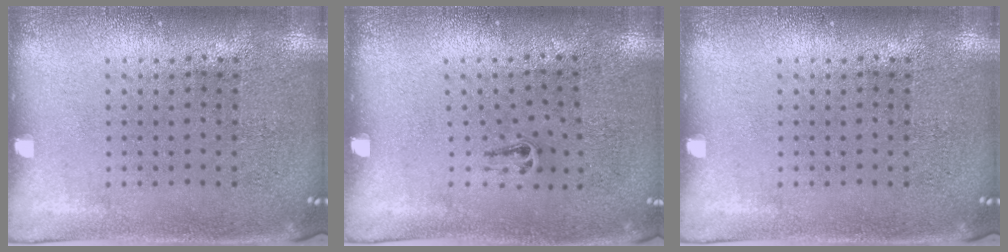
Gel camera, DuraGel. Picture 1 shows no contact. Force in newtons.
{"total": 0.5, "press": 0.3, "slide": 0.4}
{"total": 0.0}